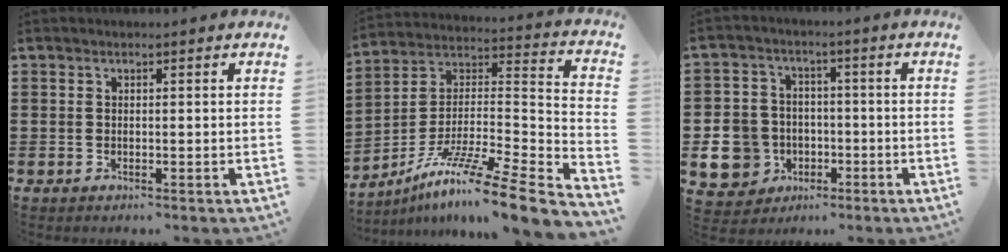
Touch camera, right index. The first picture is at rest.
{"total": 11.4, "force": [-8.8, -0.1, 7.2], "torque": [-0.119, 0.000, -0.166]}
{"total": 8.4, "force": [-2.5, 7.5, 2.8], "torque": [-0.116, 0.007, -0.048]}